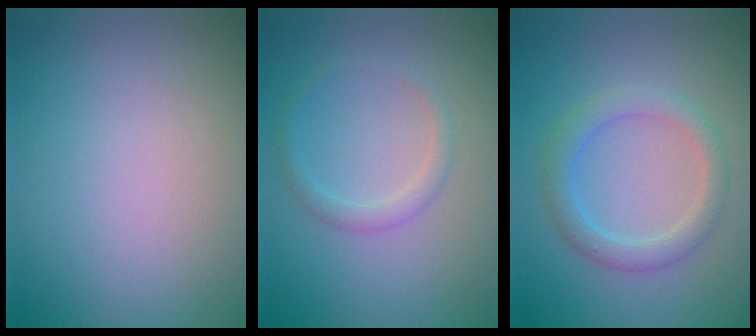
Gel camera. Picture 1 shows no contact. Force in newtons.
{"total": 1.5, "press": 1.5, "slide": 0.1}
{"total": 2.9, "press": 2.9, "slide": 0.2}